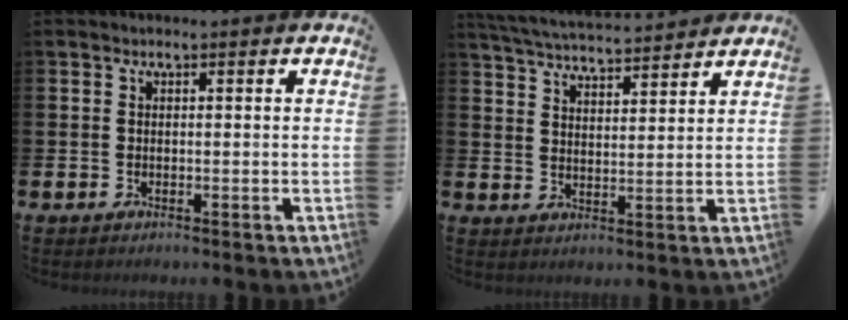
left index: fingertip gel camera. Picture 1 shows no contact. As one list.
[{"total": 5.0, "force": [5.0, 0.2, 0.5], "torque": [-0.032, -0.032, 0.089]}]